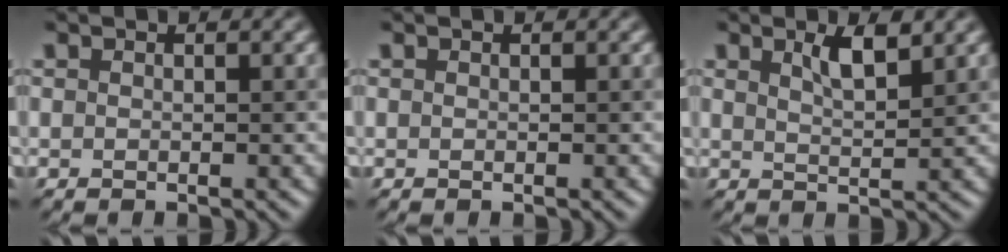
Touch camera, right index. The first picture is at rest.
{"total": 0.0}
{"total": 2.6, "force": [1.7, 0.6, 1.9], "torque": [-0.029, 0.002, 0.030]}